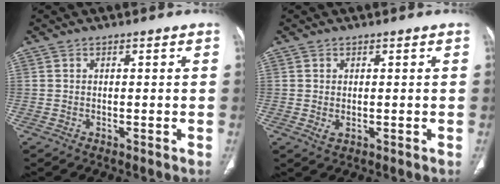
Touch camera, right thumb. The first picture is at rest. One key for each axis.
{"total": 1.6, "fx": -0.1, "fy": 1.0, "fz": 1.3, "tx": -0.027, "ty": -0.004, "tz": 0.002}